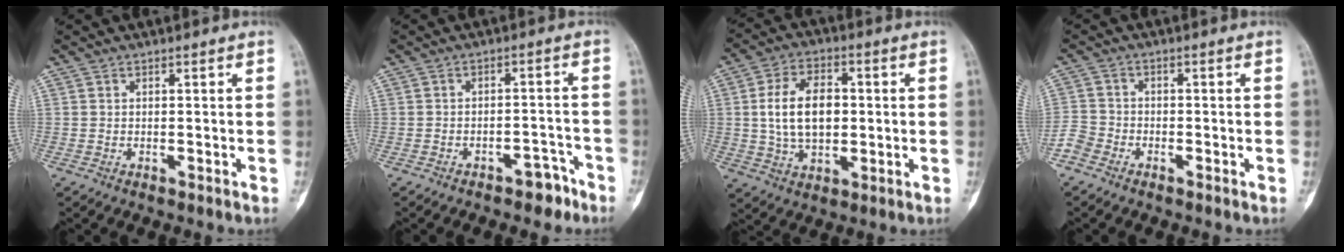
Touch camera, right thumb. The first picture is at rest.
{"total": 4.8, "force": [-3.4, 2.4, 2.4], "torque": [-0.016, 0.040, -0.043]}
{"total": 12.1, "force": [0.7, 7.6, 9.4], "torque": [-0.154, 0.008, 0.017]}
{"total": 3.1, "force": [-2.4, 1.9, 0.6], "torque": [-0.006, 0.007, -0.059]}